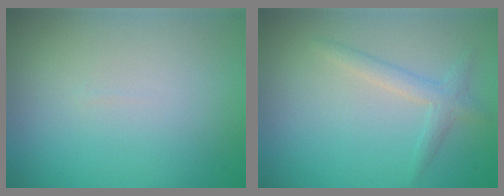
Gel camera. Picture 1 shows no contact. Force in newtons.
{"total": 1.9, "press": 1.9, "slide": 0.0}